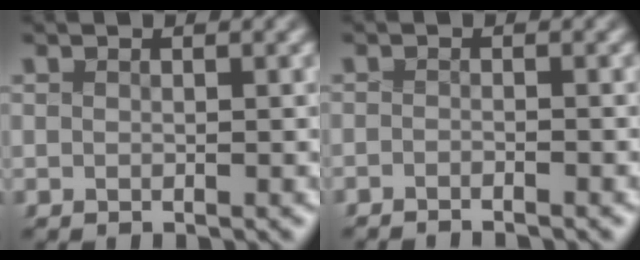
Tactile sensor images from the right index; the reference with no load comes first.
{"total": 1.9, "force": [-1.9, 0.0, -0.2], "torque": [0.004, -0.001, -0.037]}